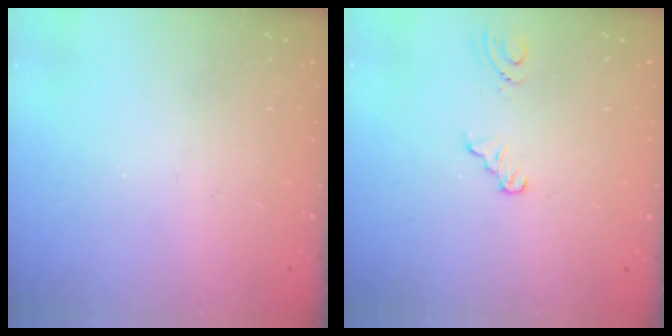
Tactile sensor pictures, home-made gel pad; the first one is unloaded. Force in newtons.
{"total": 2.7, "press": 2.3, "slide": 1.5}